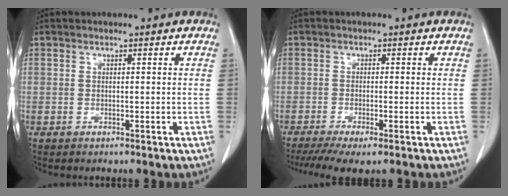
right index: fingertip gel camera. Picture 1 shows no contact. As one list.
[{"total": 6.5, "force": [-4.7, 1.0, 4.4], "torque": [-0.067, -0.015, -0.076]}]